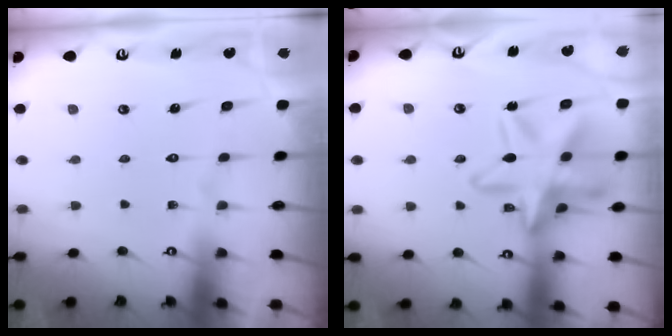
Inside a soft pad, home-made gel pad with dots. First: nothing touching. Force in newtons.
{"total": 19.6, "press": 19.6, "slide": 1.4}